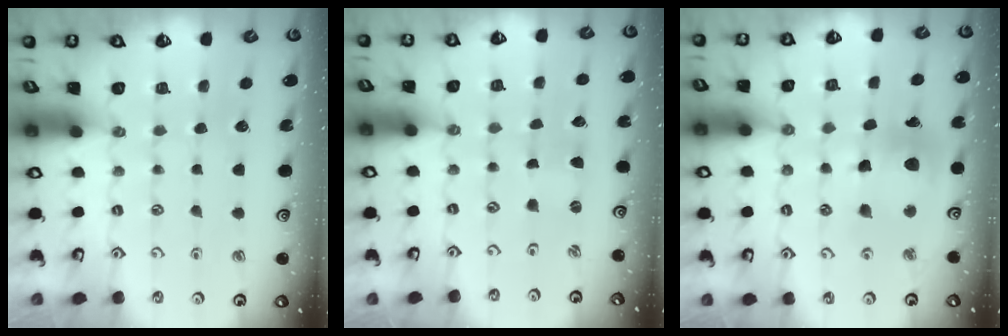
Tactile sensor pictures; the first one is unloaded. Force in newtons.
{"total": 0.0}
{"total": 12.1, "press": 12.0, "slide": 1.6}